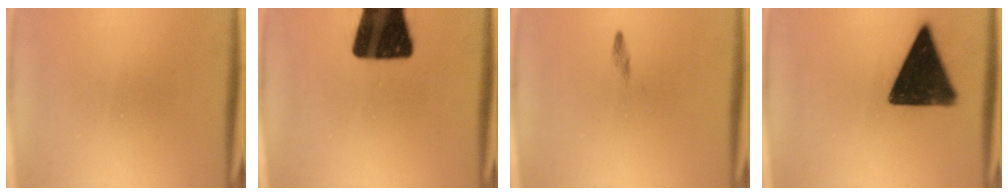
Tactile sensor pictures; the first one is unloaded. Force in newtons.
{"total": 19.3}
{"total": 0.7}
{"total": 15.9}